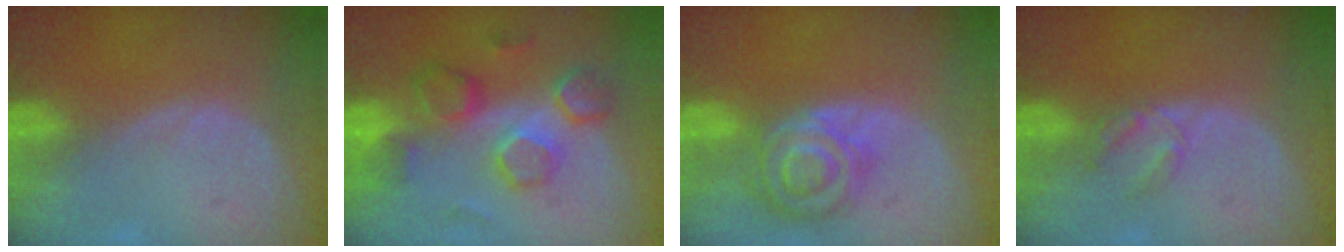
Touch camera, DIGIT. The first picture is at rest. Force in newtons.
{"total": 8.5, "press": 8.4, "slide": 1.4}
{"total": 8.2, "press": 7.2, "slide": 4.0}
{"total": 2.8, "press": 2.8, "slide": 0.3}